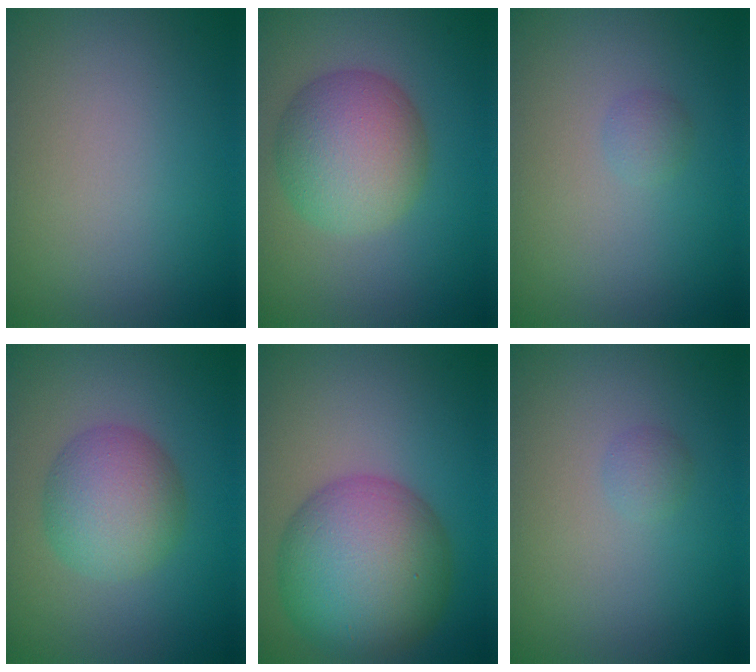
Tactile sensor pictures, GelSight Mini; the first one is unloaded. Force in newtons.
{"total": 6.6, "press": 6.6, "slide": 0.3}
{"total": 0.9, "press": 0.9, "slide": 0.0}
{"total": 5.2, "press": 5.2, "slide": 0.0}
{"total": 10.3, "press": 10.3, "slide": 0.2}
{"total": 0.9, "press": 0.9, "slide": 0.0}